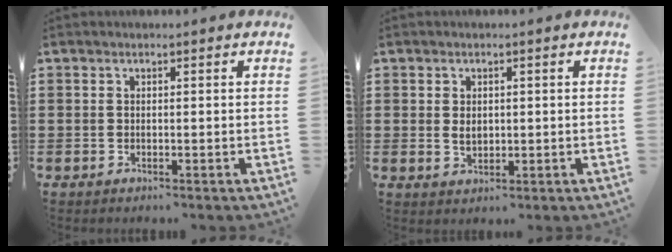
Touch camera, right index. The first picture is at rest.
{"total": 2.0, "force": [0.3, 1.5, 1.3], "torque": [-0.020, 0.005, 0.004]}